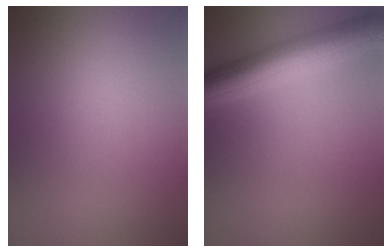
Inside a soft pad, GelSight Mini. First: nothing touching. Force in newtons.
{"total": 6.7, "press": 6.7, "slide": 0.3}